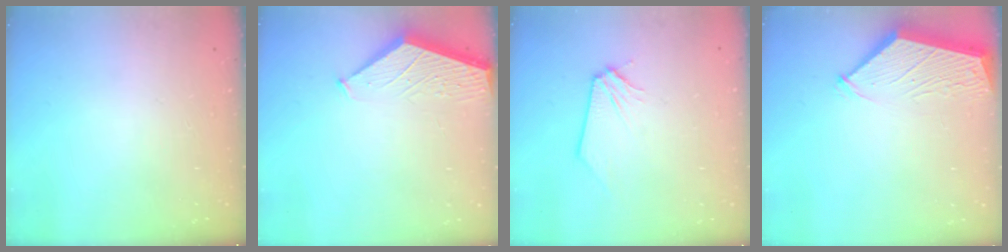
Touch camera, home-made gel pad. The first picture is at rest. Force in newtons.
{"total": 1.8, "press": 1.8, "slide": 0.2}
{"total": 0.0}
{"total": 2.9, "press": 2.8, "slide": 0.4}